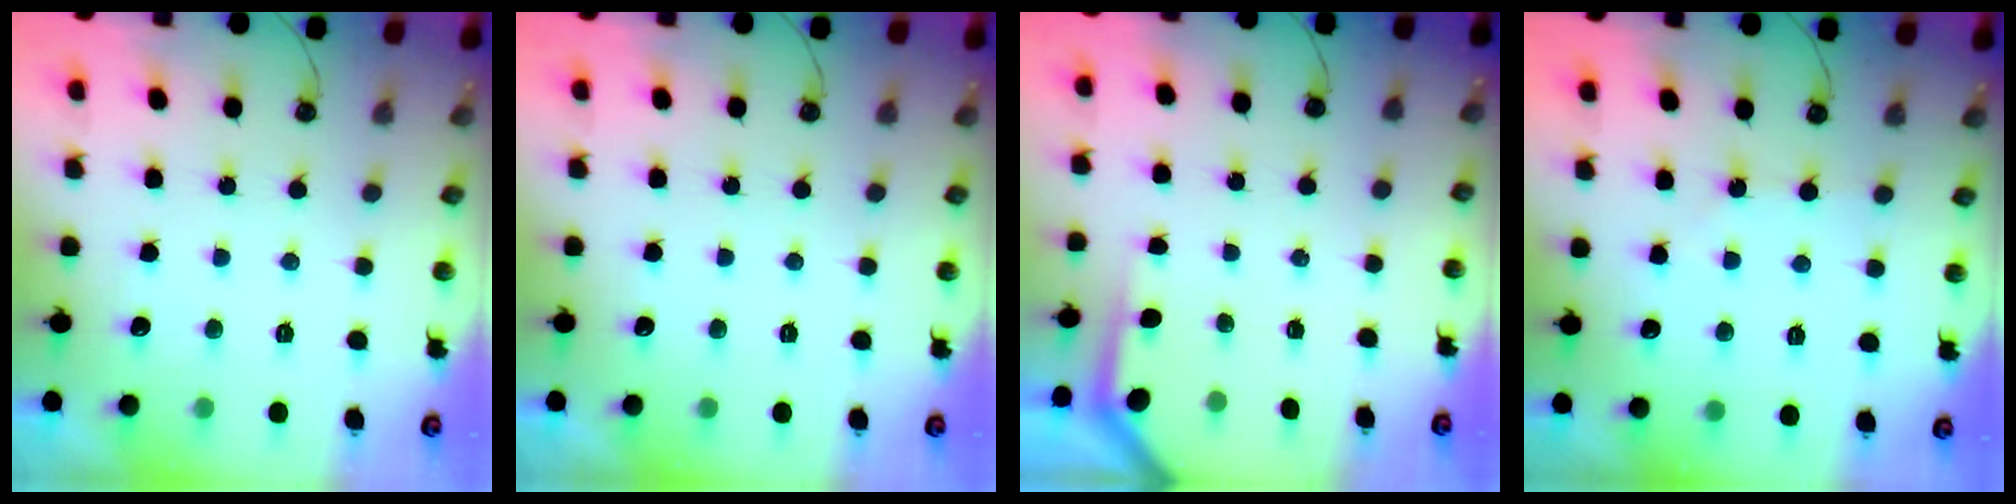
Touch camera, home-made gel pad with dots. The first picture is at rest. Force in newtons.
{"total": 0.0}
{"total": 1.8, "press": 1.8, "slide": 0.3}
{"total": 3.5, "press": 3.5, "slide": 0.6}